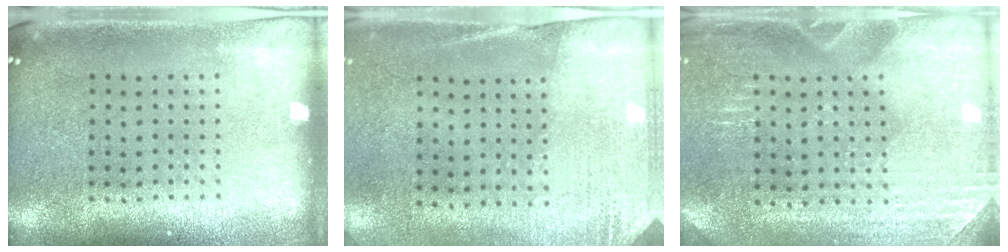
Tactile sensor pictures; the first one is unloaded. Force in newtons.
{"total": 2.6, "press": 2.3, "slide": 1.3}
{"total": 2.9, "press": 2.9, "slide": 0.4}